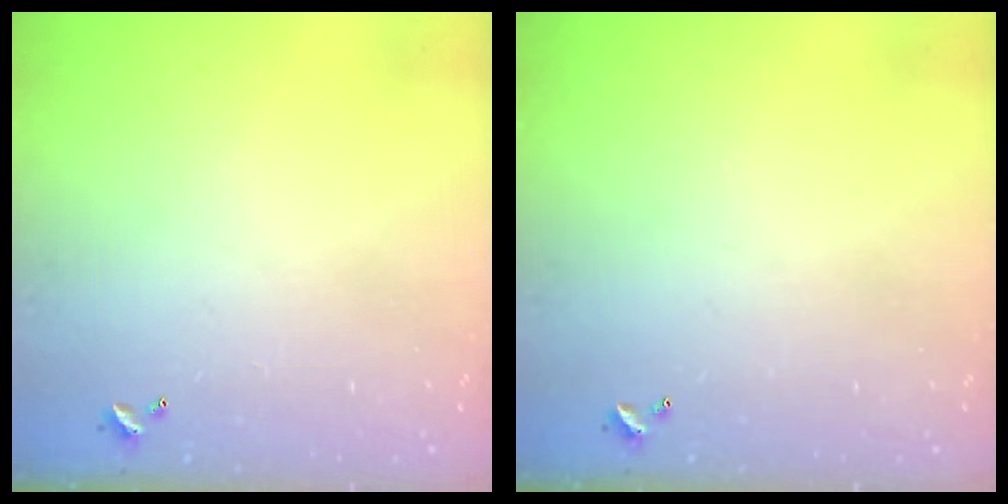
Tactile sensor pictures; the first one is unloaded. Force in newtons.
{"total": 0.0}